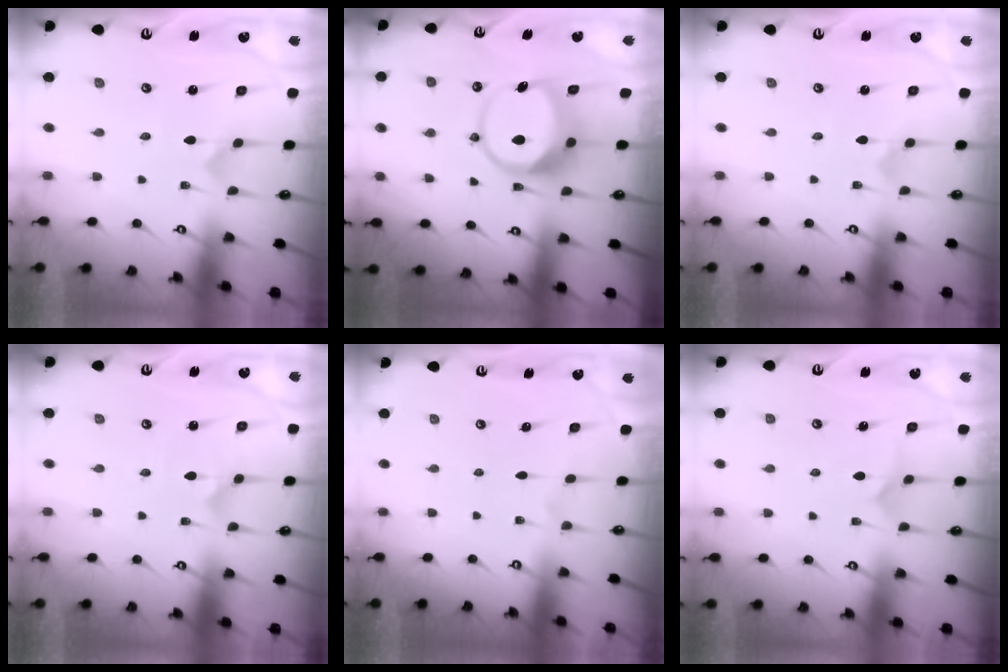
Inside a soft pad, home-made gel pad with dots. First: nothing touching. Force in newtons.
{"total": 10.5, "press": 10.4, "slide": 1.6}
{"total": 0.0}
{"total": 2.1, "press": 2.1, "slide": 0.0}
{"total": 0.0}
{"total": 5.1, "press": 5.1, "slide": 0.6}